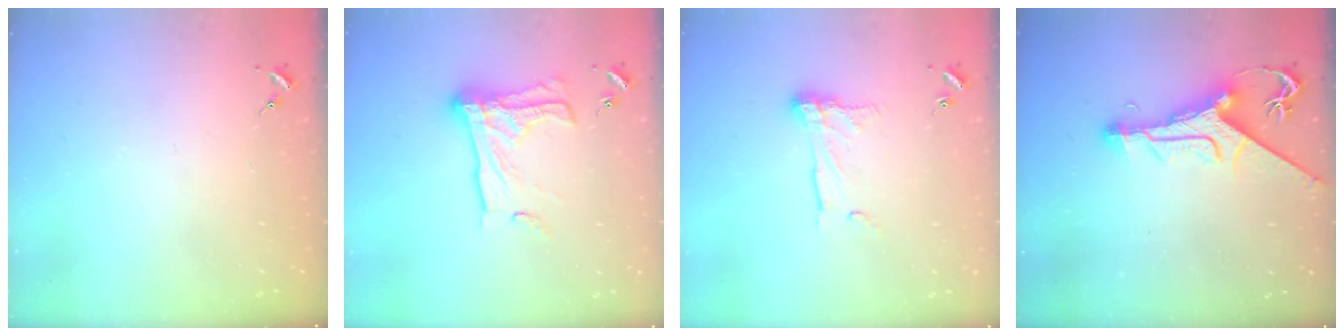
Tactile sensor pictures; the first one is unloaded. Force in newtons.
{"total": 17.7, "press": 17.6, "slide": 1.5}
{"total": 11.1, "press": 11.0, "slide": 0.8}
{"total": 12.0, "press": 11.9, "slide": 1.4}